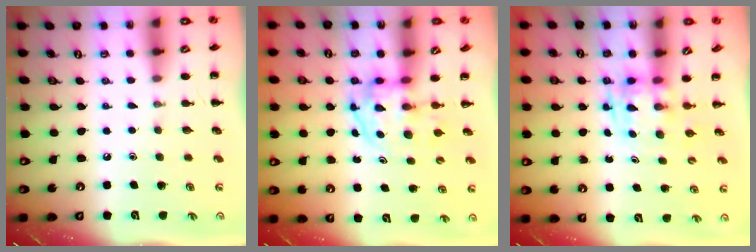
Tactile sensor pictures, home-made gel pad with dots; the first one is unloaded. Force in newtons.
{"total": 3.3, "press": 3.3, "slide": 0.5}
{"total": 4.4, "press": 4.4, "slide": 0.6}